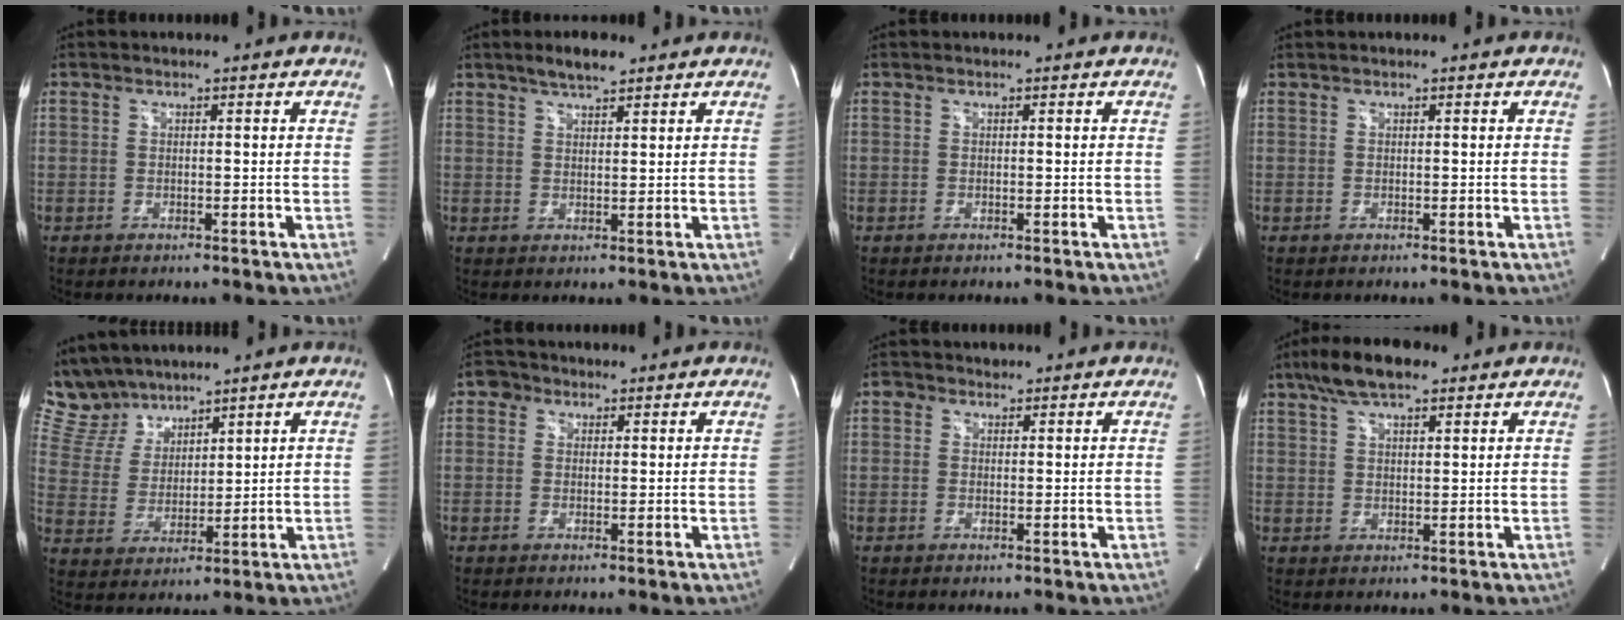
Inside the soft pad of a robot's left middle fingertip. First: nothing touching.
{"total": 3.6, "force": [2.9, 0.5, 2.0], "torque": [-0.046, 0.004, 0.054]}
{"total": 0.0}
{"total": 0.0}
{"total": 9.0, "force": [8.3, 3.3, 1.3], "torque": [-0.046, 0.017, 0.180]}
{"total": 2.4, "force": [1.3, 1.9, 0.6], "torque": [-0.011, 0.008, 0.016]}
{"total": 1.6, "force": [1.0, 1.3, 0.2], "torque": [-0.002, 0.006, 0.012]}
{"total": 8.0, "force": [5.6, 2.5, 5.1], "torque": [-0.101, 0.019, 0.099]}